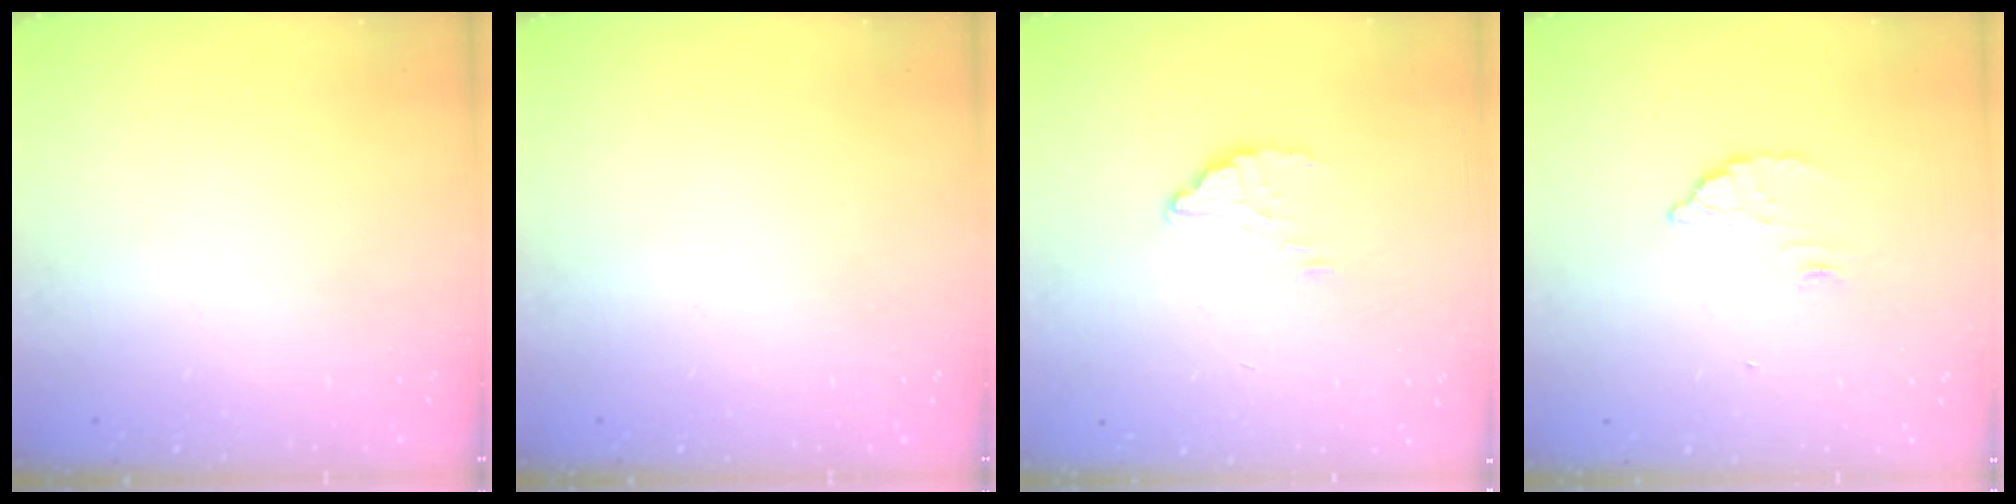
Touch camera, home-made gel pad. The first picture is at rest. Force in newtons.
{"total": 0.0}
{"total": 2.1, "press": 2.1, "slide": 0.2}
{"total": 2.8, "press": 2.8, "slide": 0.2}